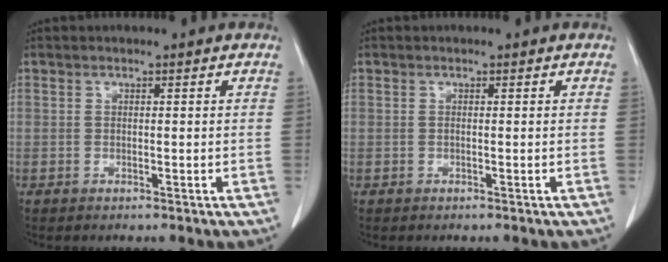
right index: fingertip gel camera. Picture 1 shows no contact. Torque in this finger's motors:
{"motor_torque": [0.04, 0.01, 0.05, -0.01]}